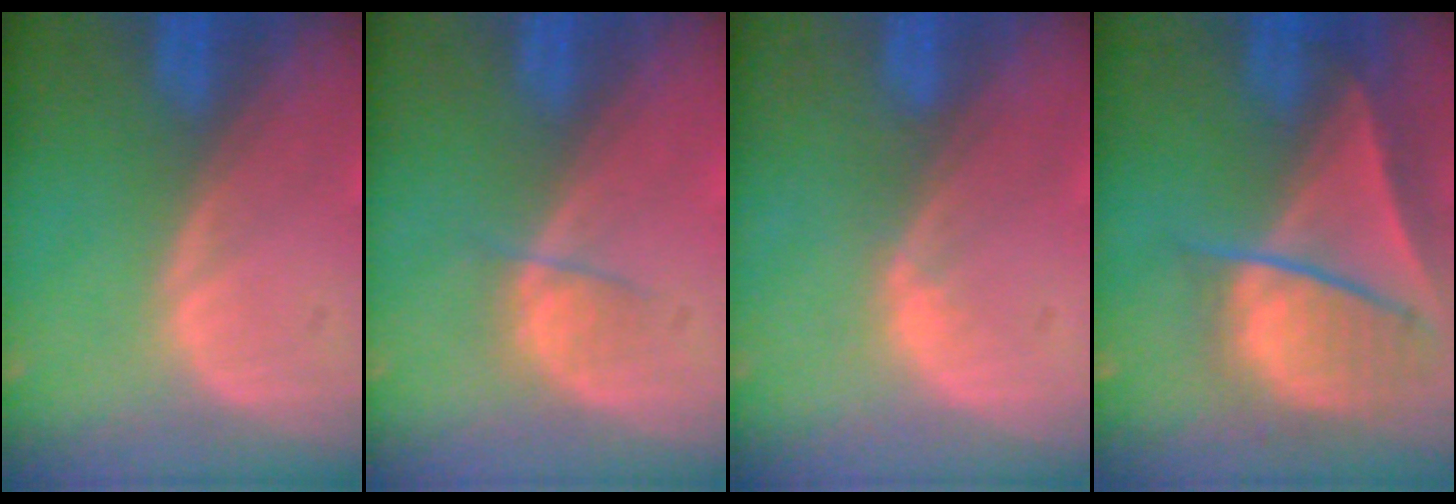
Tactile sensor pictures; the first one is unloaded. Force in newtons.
{"total": 2.2, "press": 2.0, "slide": 0.9}
{"total": 1.0, "press": 0.8, "slide": 0.6}
{"total": 8.9, "press": 7.9, "slide": 4.2}